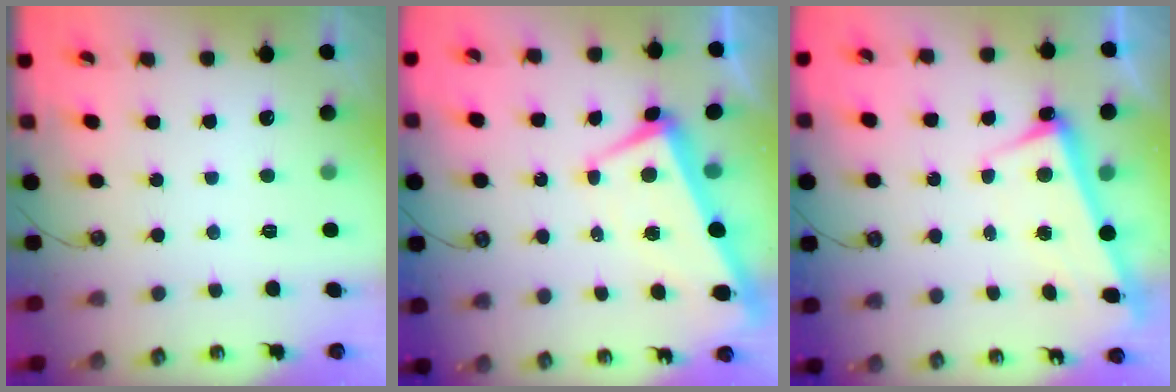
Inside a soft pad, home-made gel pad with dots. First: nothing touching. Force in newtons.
{"total": 1.1, "press": 0.6, "slide": 0.9}
{"total": 3.4, "press": 3.2, "slide": 0.9}